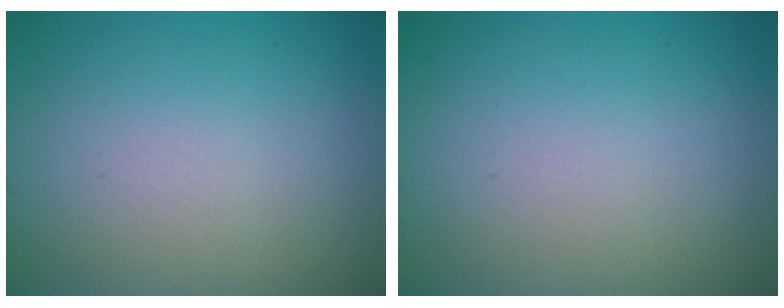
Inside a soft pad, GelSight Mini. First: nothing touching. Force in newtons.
{"total": 0.0}